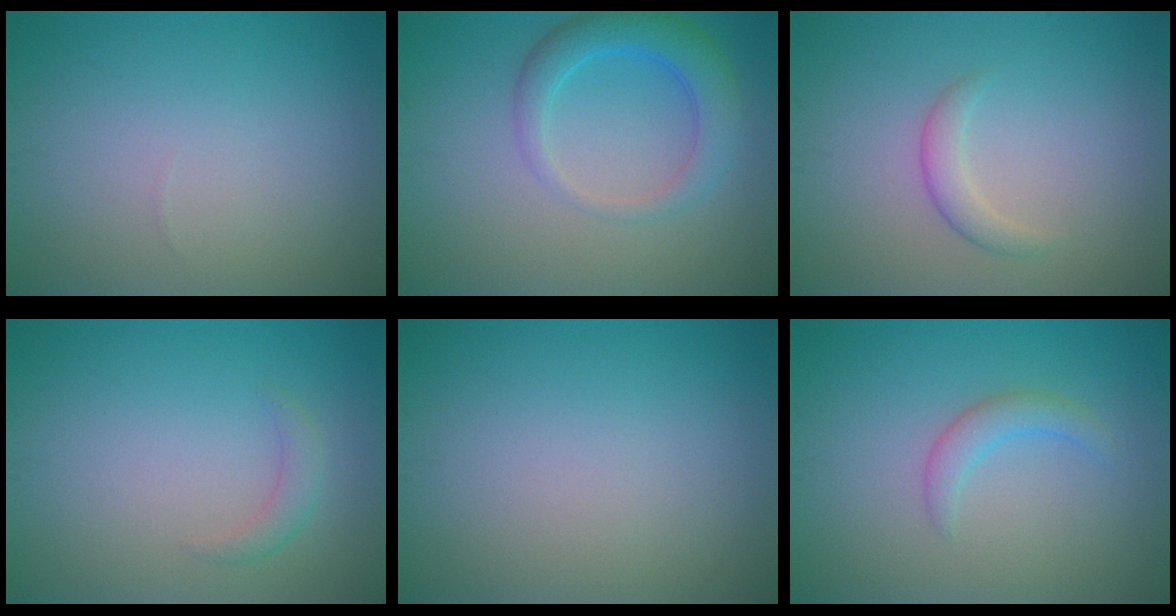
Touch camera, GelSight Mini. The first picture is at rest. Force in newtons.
{"total": 4.1, "press": 4.1, "slide": 0.2}
{"total": 1.6, "press": 1.6, "slide": 0.1}
{"total": 1.4, "press": 1.4, "slide": 0.0}
{"total": 0.0}
{"total": 1.9, "press": 1.8, "slide": 0.3}